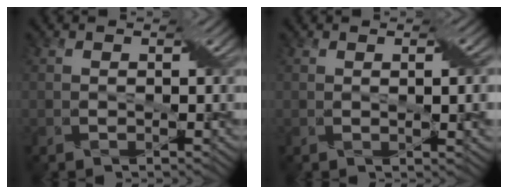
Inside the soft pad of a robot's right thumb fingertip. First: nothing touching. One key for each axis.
{"total": 3.3, "fx": 0.6, "fy": 0.7, "fz": 3.2, "tx": -0.052, "ty": 0.006, "tz": 0.013}